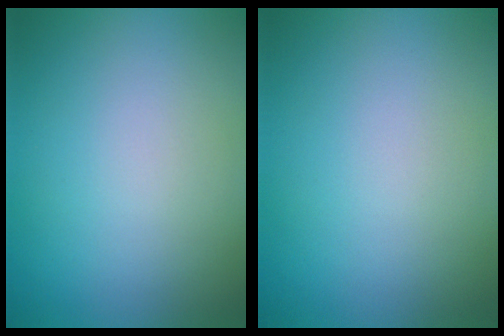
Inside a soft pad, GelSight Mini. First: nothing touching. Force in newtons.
{"total": 0.0}